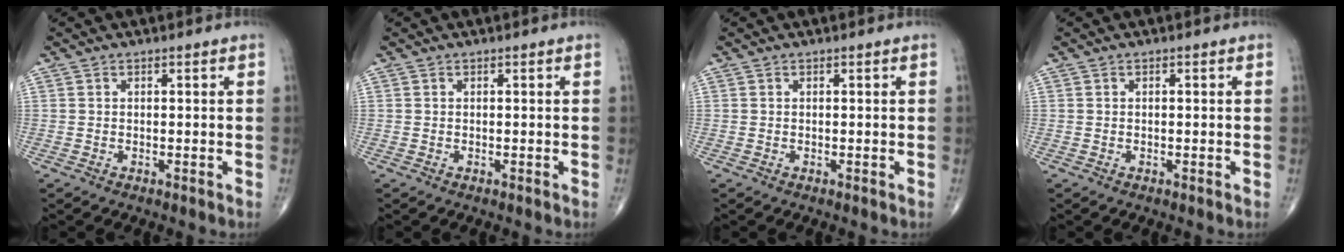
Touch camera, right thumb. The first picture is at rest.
{"total": 0.0}
{"total": 0.0}
{"total": 0.0}